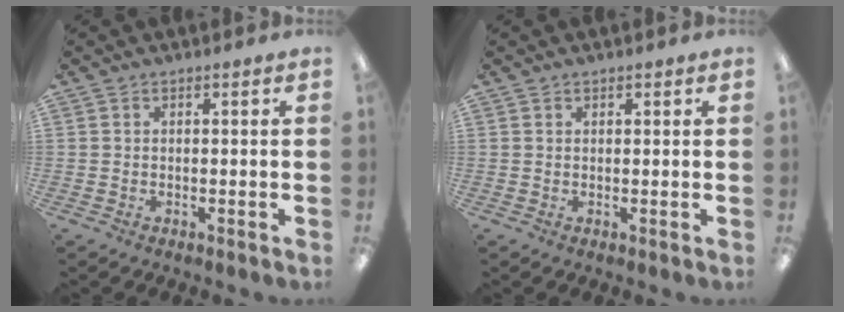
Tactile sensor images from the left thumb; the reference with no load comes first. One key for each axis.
{"total": 0.7, "fx": 0.6, "fy": 0.3, "fz": 0.3, "tx": 0.003, "ty": -0.002, "tz": 0.009}